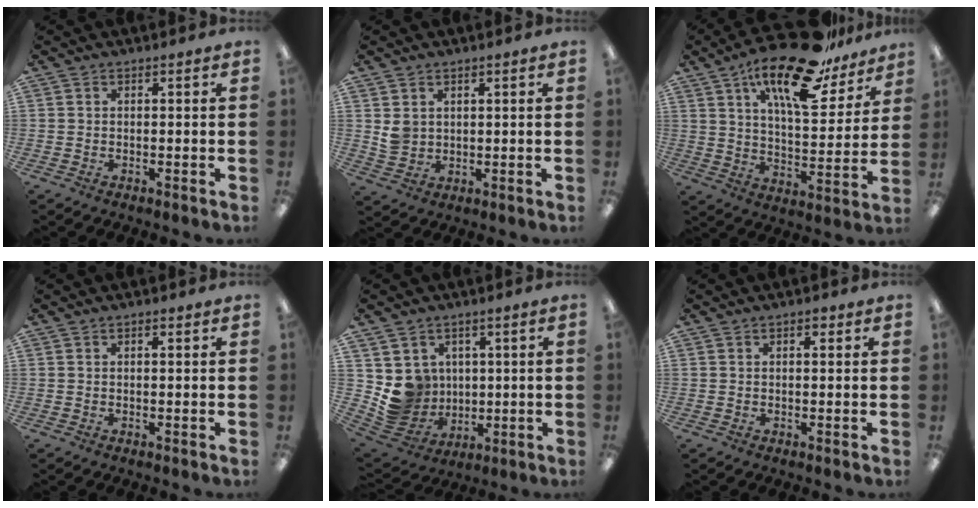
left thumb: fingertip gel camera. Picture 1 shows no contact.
{"total": 3.6, "force": [1.6, 3.1, 1.1], "torque": [-0.018, 0.000, 0.031]}
{"total": 22.2, "force": [14.9, 8.1, 14.3], "torque": [-0.227, -0.084, 0.246]}
{"total": 0.5, "force": [0.4, 0.2, 0.4], "torque": [-0.008, 0.003, 0.006]}
{"total": 8.8, "force": [2.2, 8.4, 1.2], "torque": [-0.045, -0.021, 0.054]}
{"total": 1.2, "force": [0.7, 0.6, 0.8], "torque": [-0.009, -0.001, 0.010]}